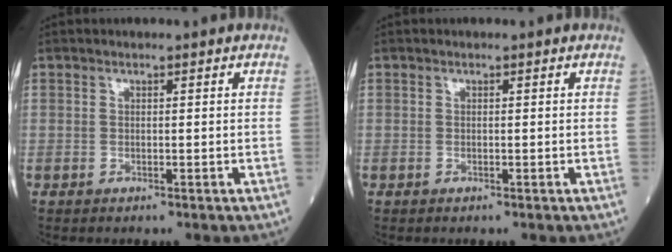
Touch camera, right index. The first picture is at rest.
{"total": 0.0}